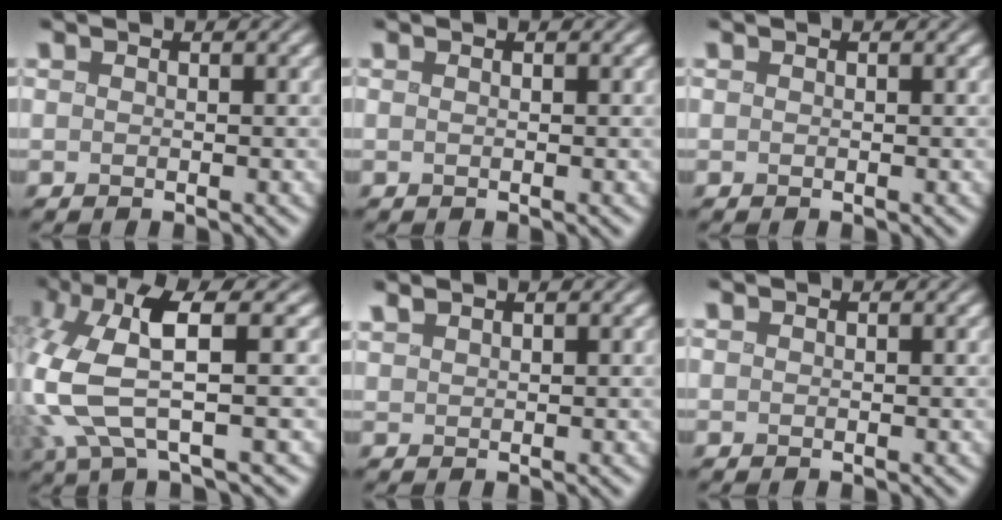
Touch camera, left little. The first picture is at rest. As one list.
[{"total": 0.6, "force": [0.1, 0.2, 0.6], "torque": [-0.008, 0.000, -0.004]}, {"total": 0.0}, {"total": 8.4, "force": [0.6, 2.4, 8.0], "torque": [-0.194, -0.002, 0.011]}, {"total": 1.1, "force": [1.0, 0.1, 0.3], "torque": [-0.008, 0.003, 0.023]}, {"total": 0.0}]